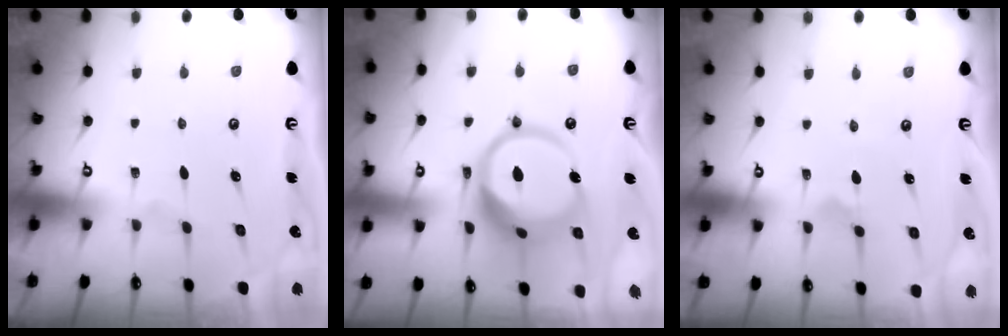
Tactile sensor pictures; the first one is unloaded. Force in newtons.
{"total": 16.4, "press": 16.3, "slide": 1.9}
{"total": 3.2, "press": 3.2, "slide": 0.1}